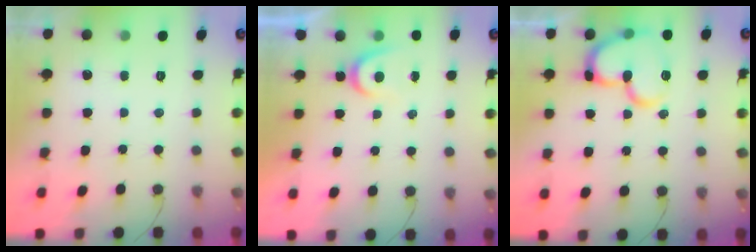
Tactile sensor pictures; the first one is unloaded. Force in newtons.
{"total": 3.6, "press": 3.6, "slide": 0.4}
{"total": 16.6, "press": 16.5, "slide": 1.9}